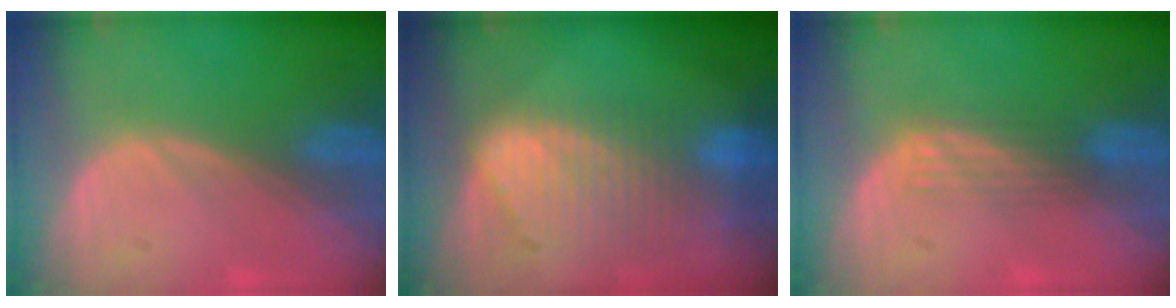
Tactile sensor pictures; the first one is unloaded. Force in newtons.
{"total": 9.1, "press": 8.0, "slide": 4.3}
{"total": 2.9, "press": 2.5, "slide": 1.5}